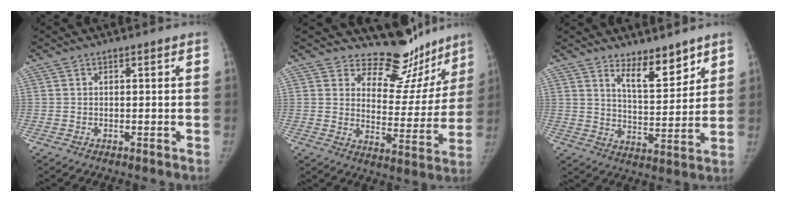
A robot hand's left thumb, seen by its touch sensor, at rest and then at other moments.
{"total": 14.2, "force": [12.5, 6.4, 2.3], "torque": [0.032, -0.113, 0.162]}
{"total": 8.7, "force": [6.4, 3.2, 4.9], "torque": [-0.053, -0.058, 0.110]}